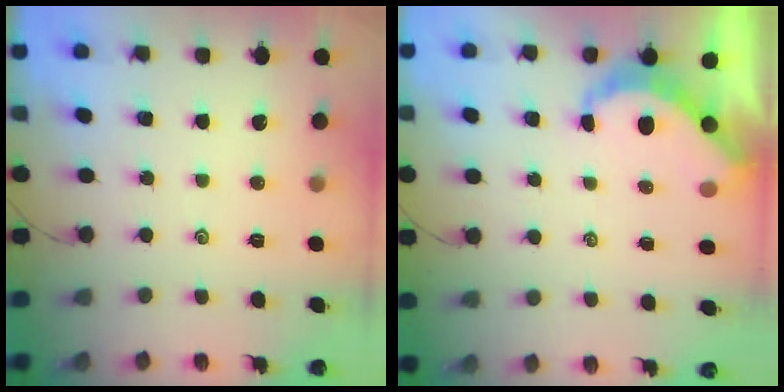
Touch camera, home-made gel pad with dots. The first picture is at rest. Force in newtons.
{"total": 5.1, "press": 5.1, "slide": 0.4}